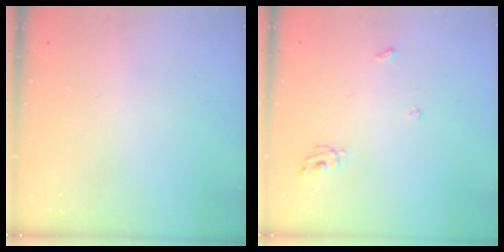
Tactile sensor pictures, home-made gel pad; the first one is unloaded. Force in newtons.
{"total": 5.2, "press": 5.1, "slide": 0.3}